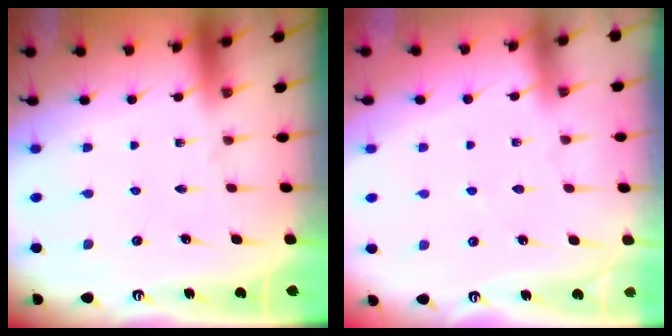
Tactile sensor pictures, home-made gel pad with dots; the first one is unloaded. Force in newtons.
{"total": 2.1, "press": 2.1, "slide": 0.3}